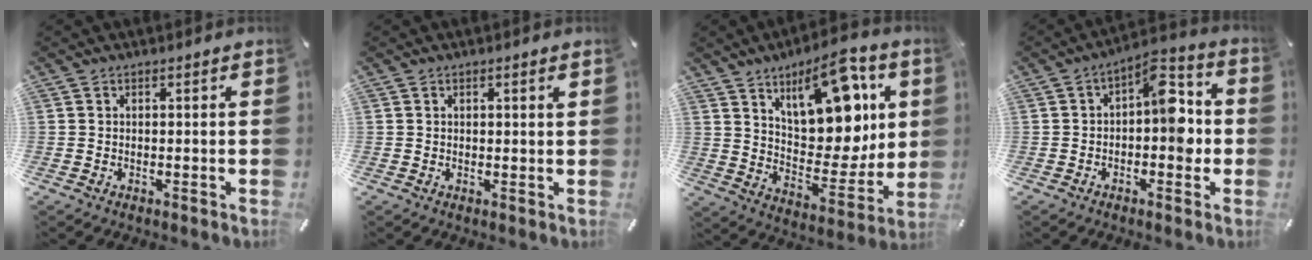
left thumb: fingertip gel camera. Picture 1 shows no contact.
{"total": 1.0, "force": [0.4, 0.3, 0.8], "torque": [-0.008, -0.001, 0.004]}
{"total": 17.8, "force": [10.0, 9.0, 11.7], "torque": [-0.150, -0.066, 0.170]}
{"total": 10.1, "force": [-0.1, 5.6, 8.4], "torque": [-0.103, -0.003, -0.006]}